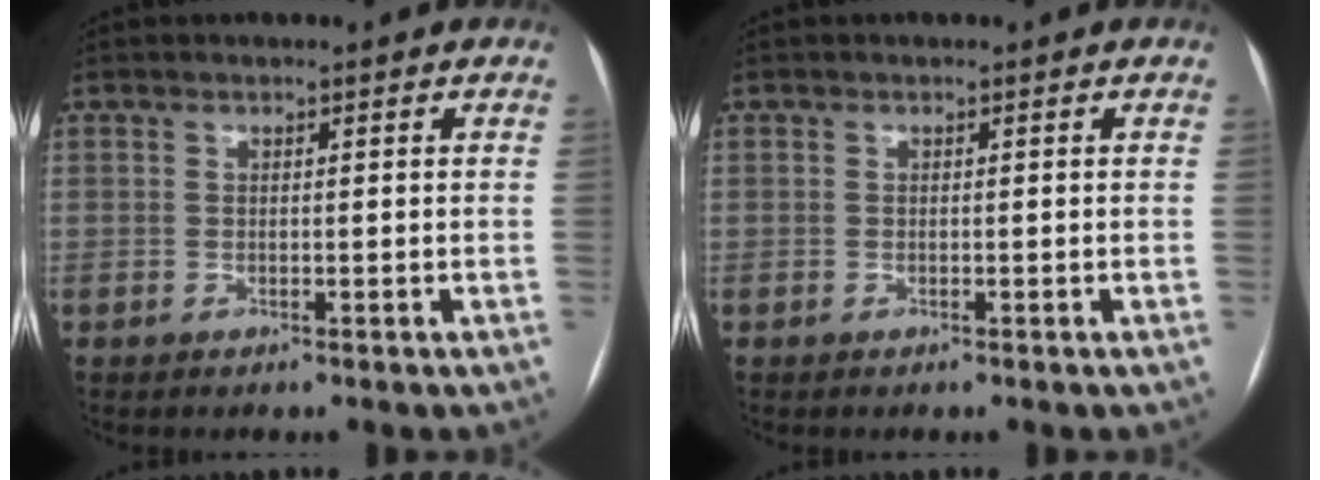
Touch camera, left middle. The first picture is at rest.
{"total": 0.0}